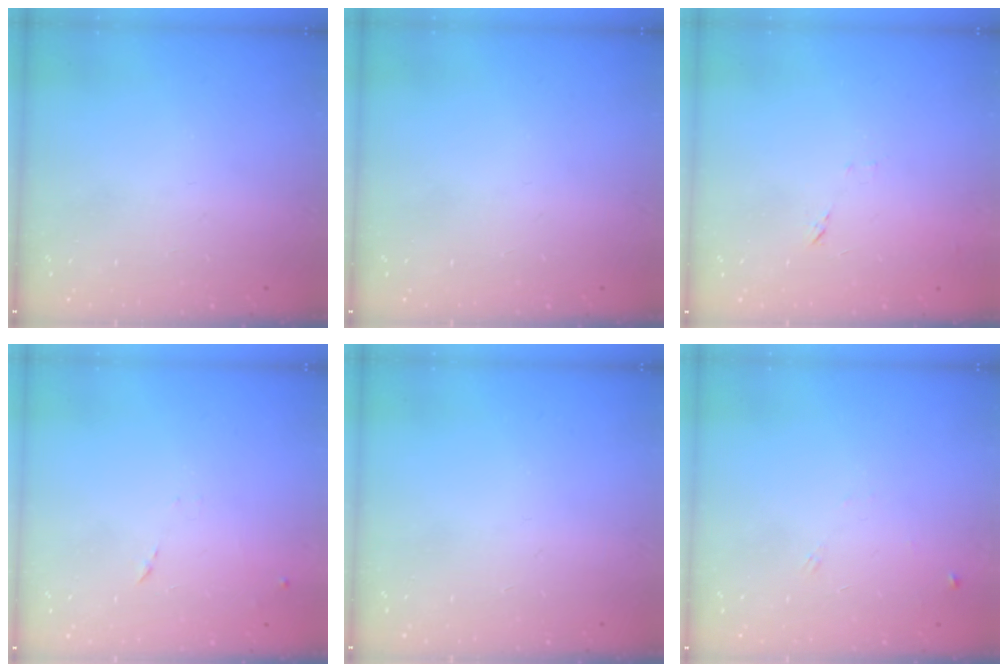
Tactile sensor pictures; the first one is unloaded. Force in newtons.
{"total": 0.0}
{"total": 6.0, "press": 6.0, "slide": 0.5}
{"total": 6.6, "press": 6.6, "slide": 0.4}
{"total": 0.0}
{"total": 5.7, "press": 5.6, "slide": 0.7}